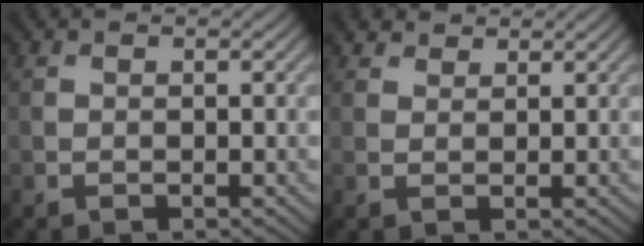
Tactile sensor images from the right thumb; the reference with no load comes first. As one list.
[{"total": 1.9, "force": [1.7, 0.8, 0.5], "torque": [-0.011, 0.003, 0.037]}]